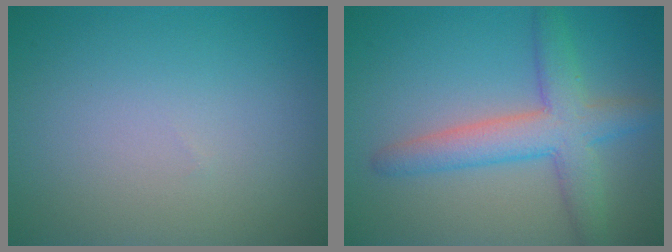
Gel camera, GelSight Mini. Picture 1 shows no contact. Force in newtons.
{"total": 5.3, "press": 5.3, "slide": 0.2}